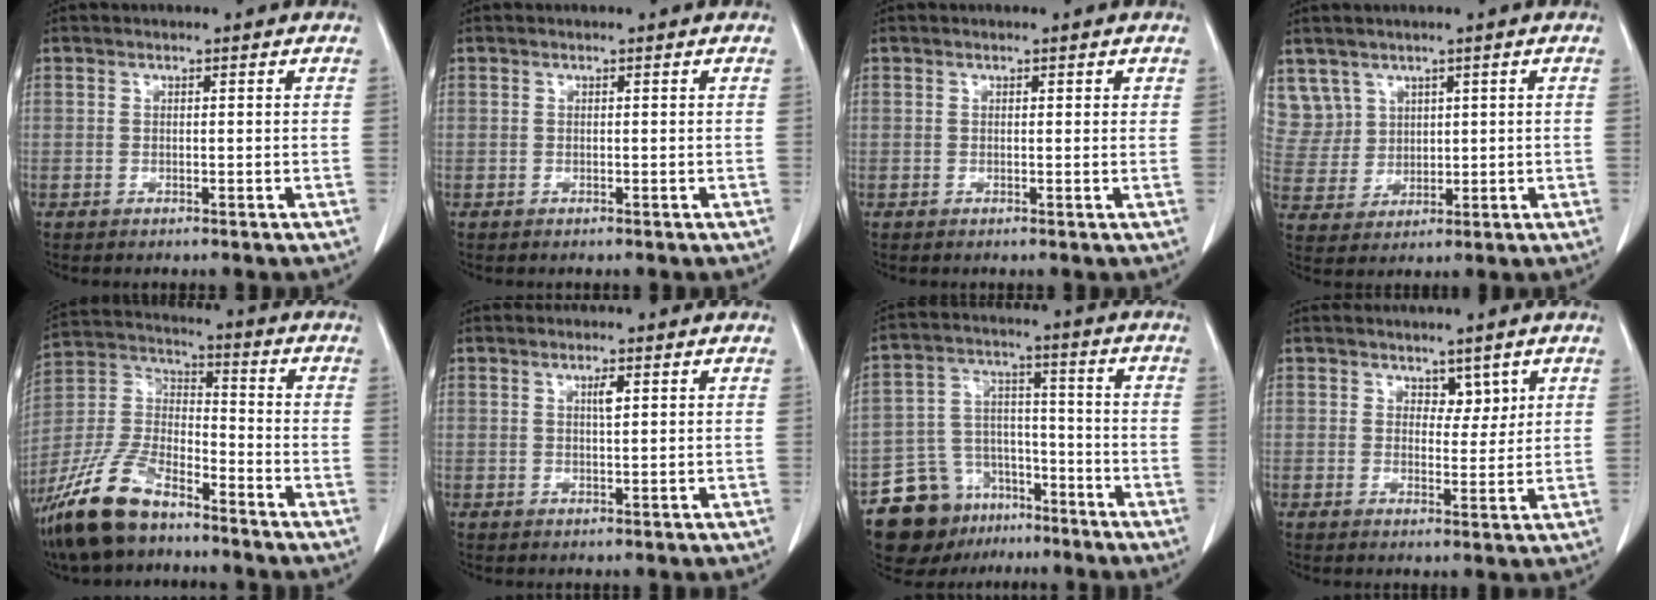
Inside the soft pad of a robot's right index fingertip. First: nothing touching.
{"total": 0.0}
{"total": 0.7, "force": [0.4, 0.3, 0.4], "torque": [-0.002, 0.000, 0.002]}
{"total": 6.8, "force": [3.9, 5.6, -0.1], "torque": [-0.001, 0.013, 0.093]}
{"total": 14.8, "force": [-11.0, 5.1, 8.5], "torque": [-0.188, -0.004, -0.210]}
{"total": 1.6, "force": [0.6, 0.2, 1.4], "torque": [-0.026, 0.000, 0.010]}
{"total": 12.6, "force": [-8.9, 8.0, 4.0], "torque": [-0.075, 0.043, -0.145]}
{"total": 2.9, "force": [1.7, 1.7, 1.6], "torque": [-0.012, -0.003, 0.029]}